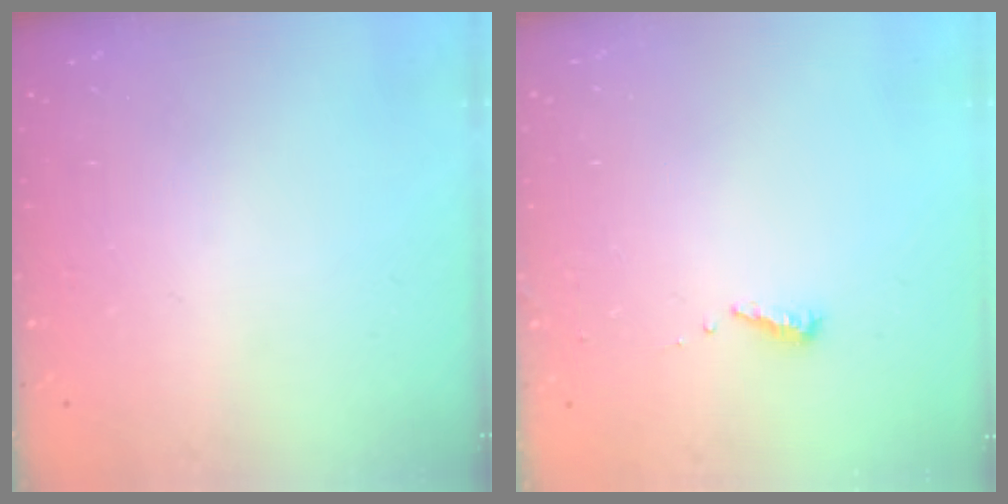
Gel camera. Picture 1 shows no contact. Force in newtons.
{"total": 5.3, "press": 5.3, "slide": 0.5}